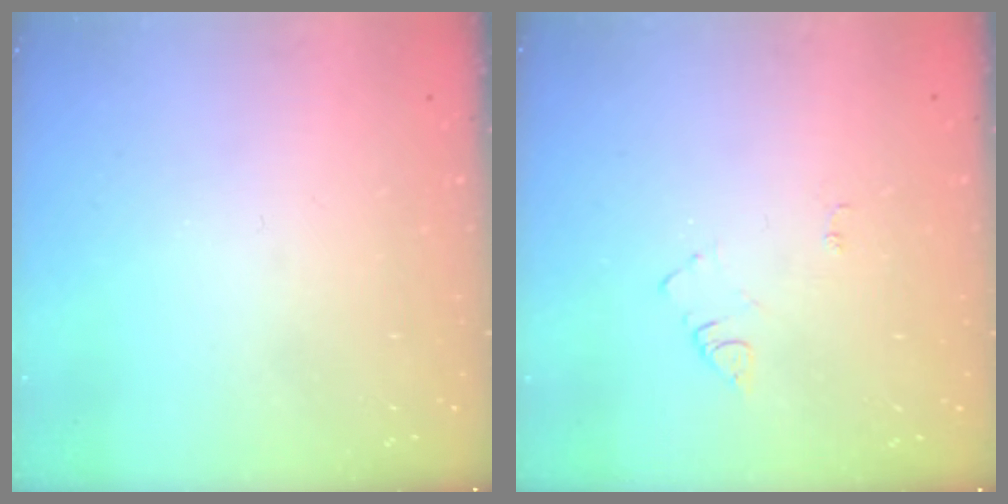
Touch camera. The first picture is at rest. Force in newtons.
{"total": 4.1, "press": 4.1, "slide": 0.5}